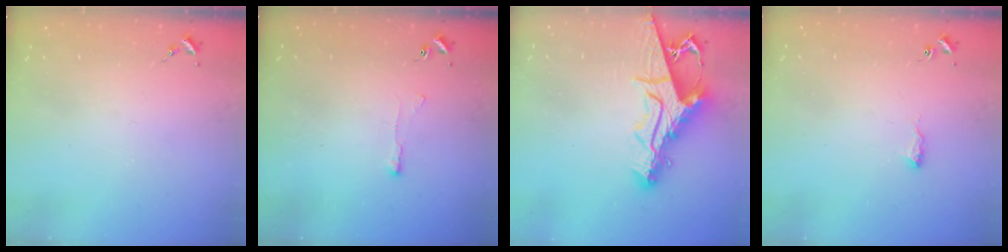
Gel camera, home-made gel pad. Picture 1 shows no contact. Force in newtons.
{"total": 3.9, "press": 3.8, "slide": 0.5}
{"total": 15.4, "press": 15.4, "slide": 1.5}
{"total": 6.4, "press": 6.3, "slide": 0.8}